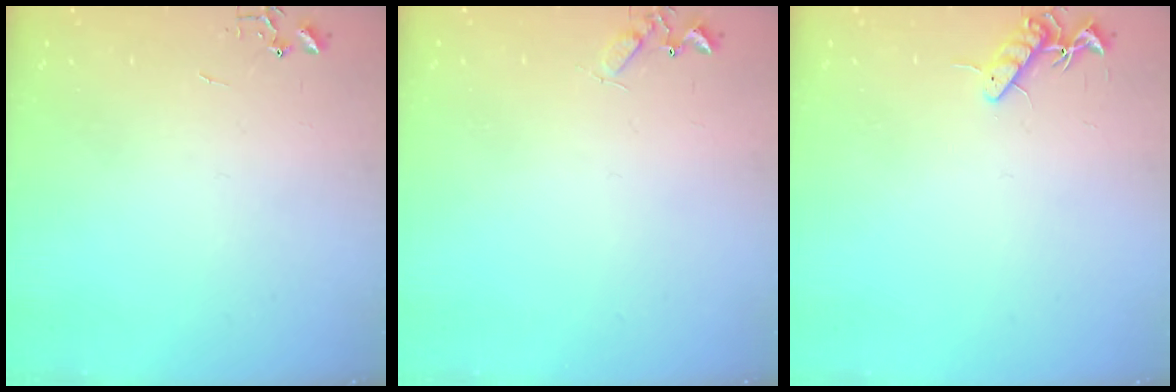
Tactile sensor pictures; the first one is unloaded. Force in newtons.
{"total": 4.6, "press": 4.6, "slide": 0.6}
{"total": 8.1, "press": 8.1, "slide": 0.8}